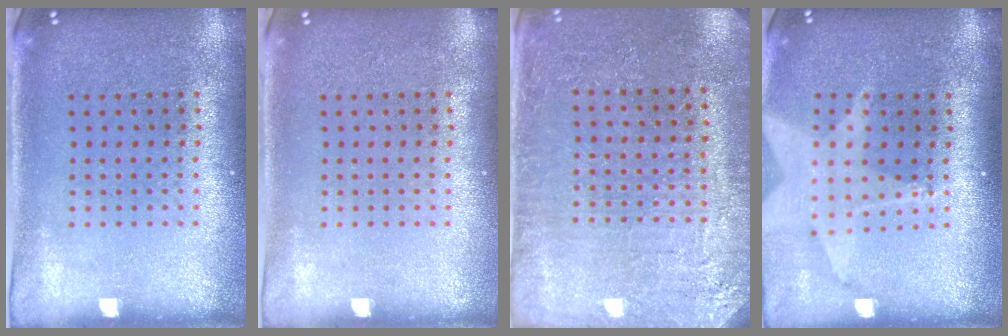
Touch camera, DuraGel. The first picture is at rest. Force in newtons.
{"total": 0.0}
{"total": 2.8, "press": 2.8, "slide": 0.3}
{"total": 2.0, "press": 1.5, "slide": 1.2}